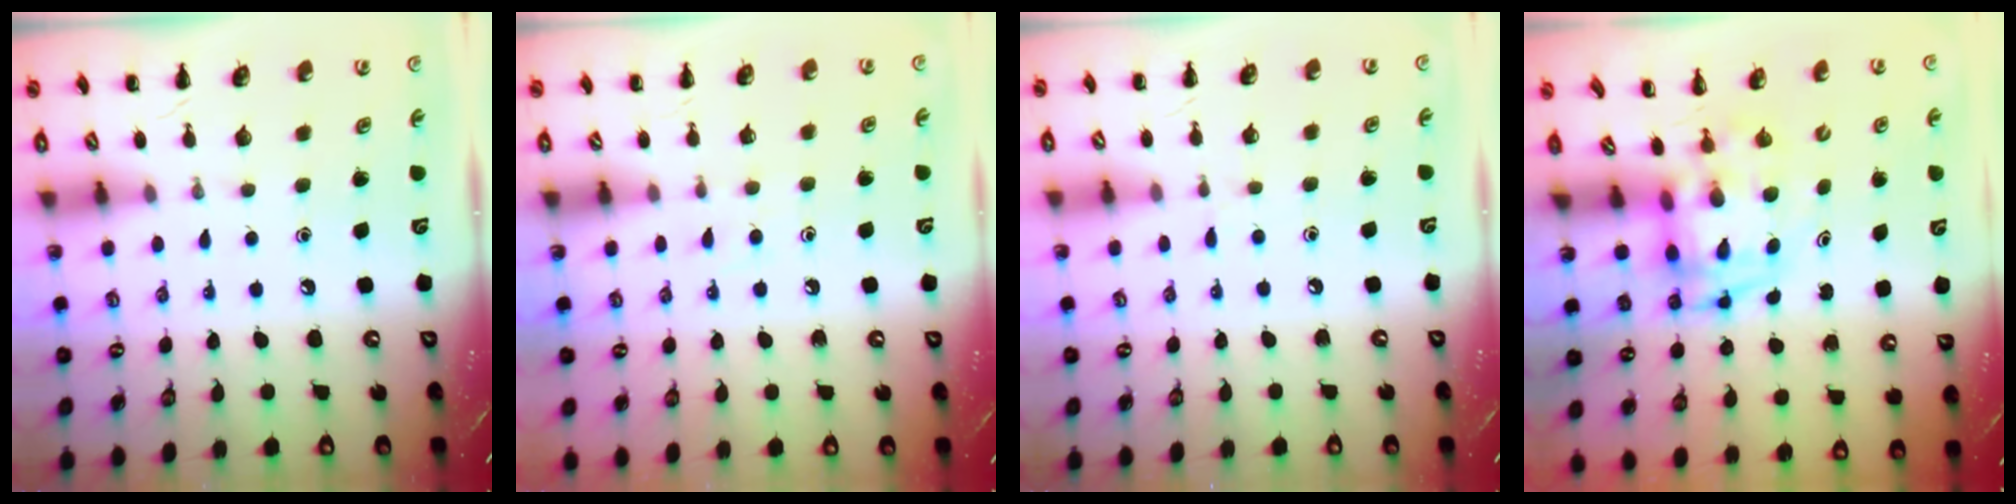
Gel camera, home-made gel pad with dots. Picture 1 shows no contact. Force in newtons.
{"total": 2.9, "press": 2.5, "slide": 1.4}
{"total": 3.8, "press": 3.5, "slide": 1.4}
{"total": 3.5, "press": 3.4, "slide": 0.7}